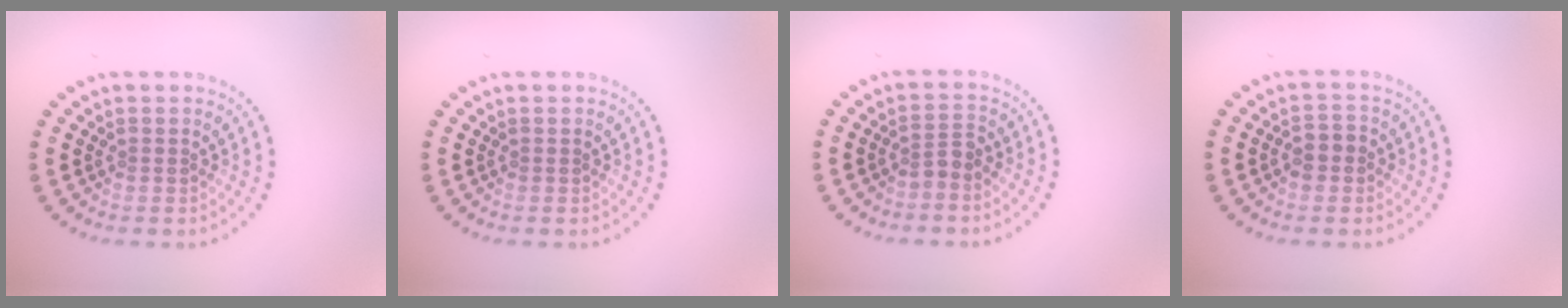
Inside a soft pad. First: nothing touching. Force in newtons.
{"total": 0.0}
{"total": 1.4, "press": 1.0, "slide": 1.0}
{"total": 1.9, "press": 1.8, "slide": 0.3}